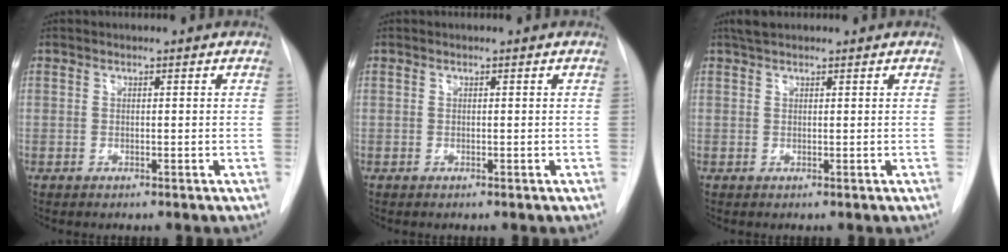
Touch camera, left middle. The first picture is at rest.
{"total": 0.0}
{"total": 2.1, "force": [1.8, 0.7, 0.9], "torque": [-0.020, 0.015, 0.032]}